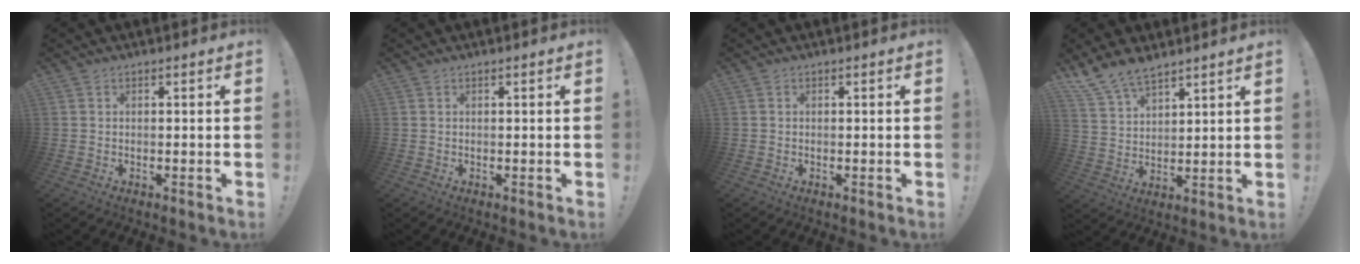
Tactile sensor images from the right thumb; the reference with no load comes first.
{"total": 0.0}
{"total": 0.0}
{"total": 9.2, "force": [8.0, 3.3, 3.1], "torque": [-0.069, -0.049, 0.158]}